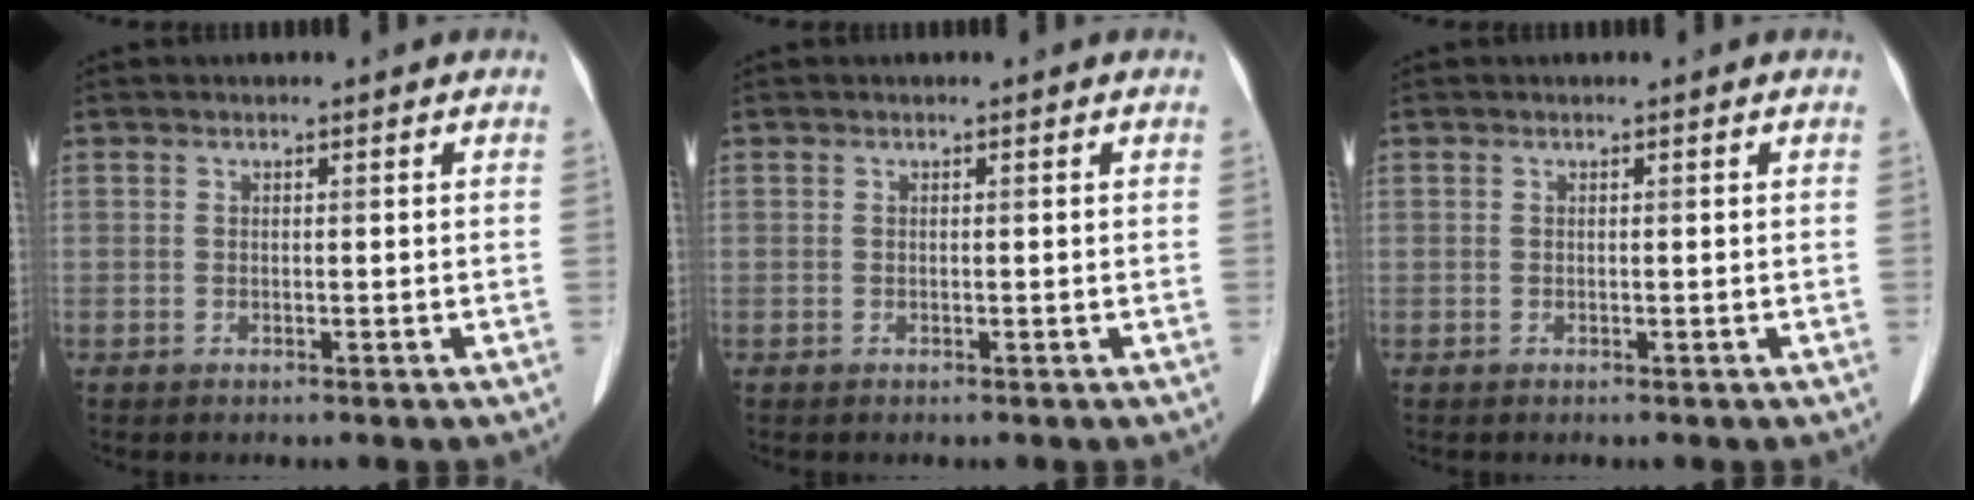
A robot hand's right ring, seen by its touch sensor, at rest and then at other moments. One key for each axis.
{"total": 0.0}
{"total": 0.0}